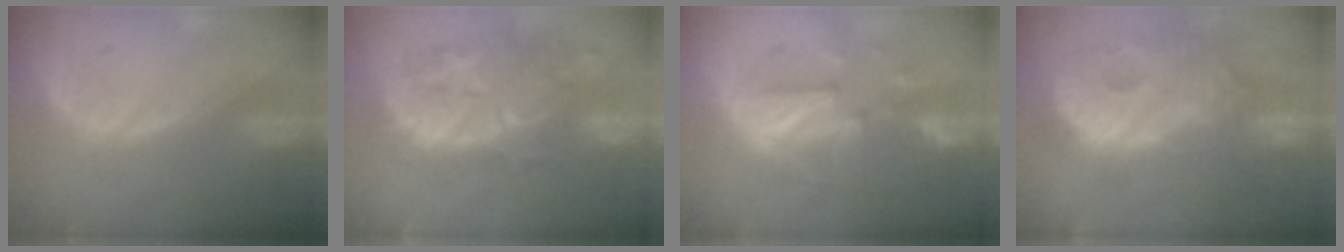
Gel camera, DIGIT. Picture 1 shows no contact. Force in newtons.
{"total": 11.3, "press": 10.4, "slide": 4.3}
{"total": 9.9, "press": 8.8, "slide": 4.7}
{"total": 14.5, "press": 12.5, "slide": 7.3}